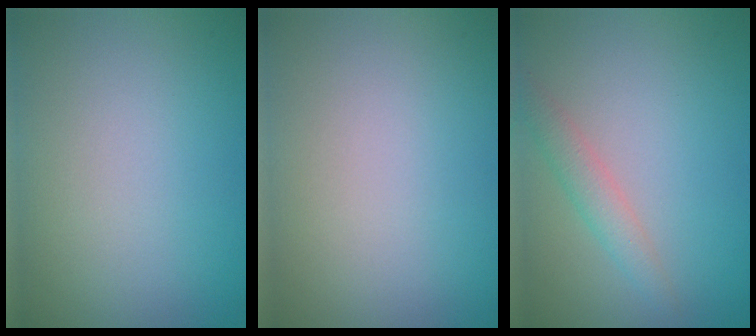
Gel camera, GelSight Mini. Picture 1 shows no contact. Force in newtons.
{"total": 0.0}
{"total": 2.0, "press": 2.0, "slide": 0.0}